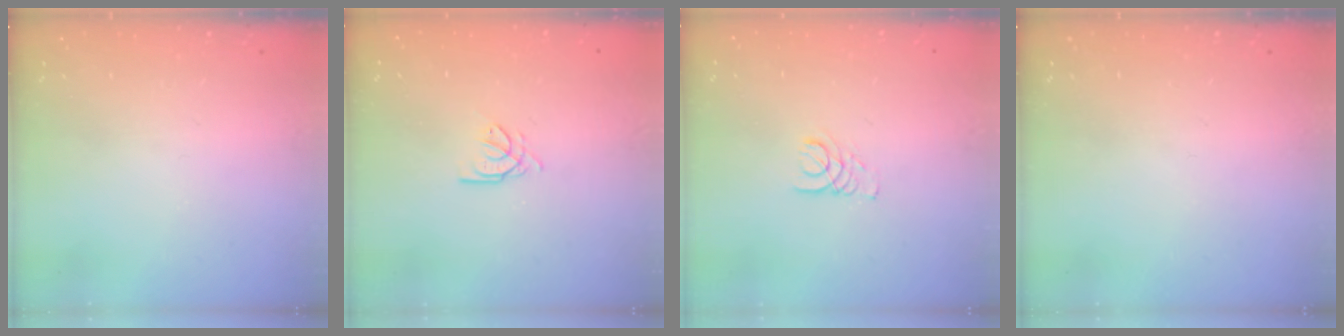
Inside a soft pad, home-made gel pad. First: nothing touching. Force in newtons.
{"total": 2.6, "press": 2.6, "slide": 0.1}
{"total": 1.9, "press": 1.9, "slide": 0.2}
{"total": 0.0}